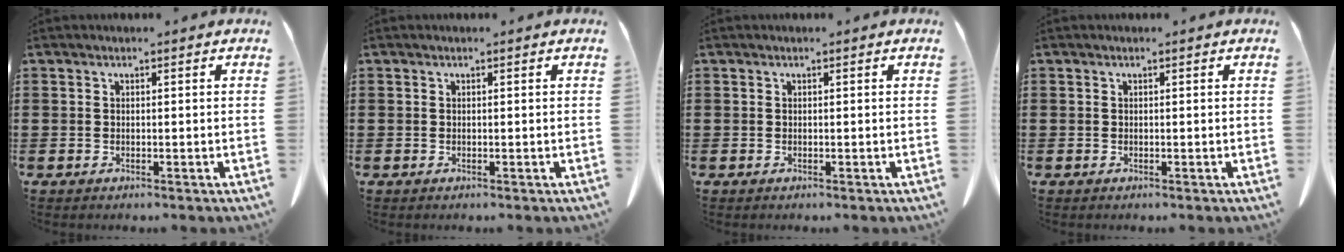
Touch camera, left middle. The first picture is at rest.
{"total": 0.0}
{"total": 0.0}
{"total": 0.0}